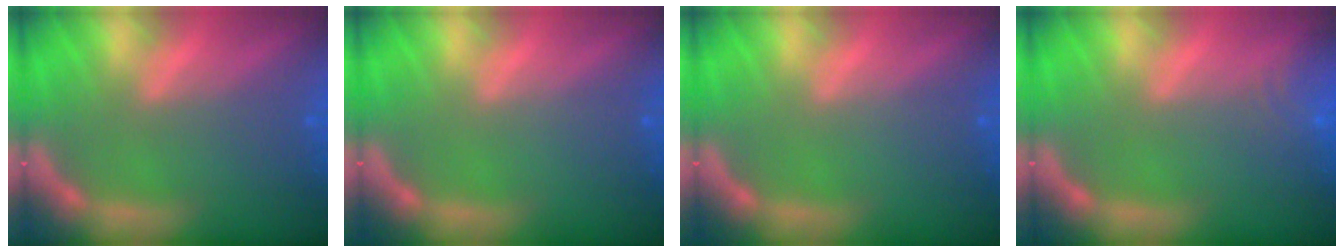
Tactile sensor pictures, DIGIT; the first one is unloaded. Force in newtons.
{"total": 0.0}
{"total": 0.0}
{"total": 3.0}